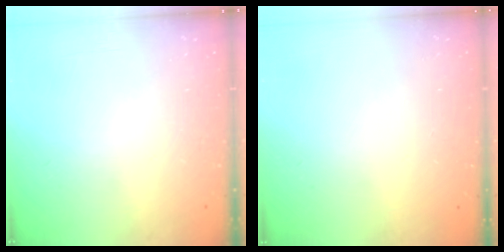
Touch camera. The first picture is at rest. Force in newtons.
{"total": 0.0}